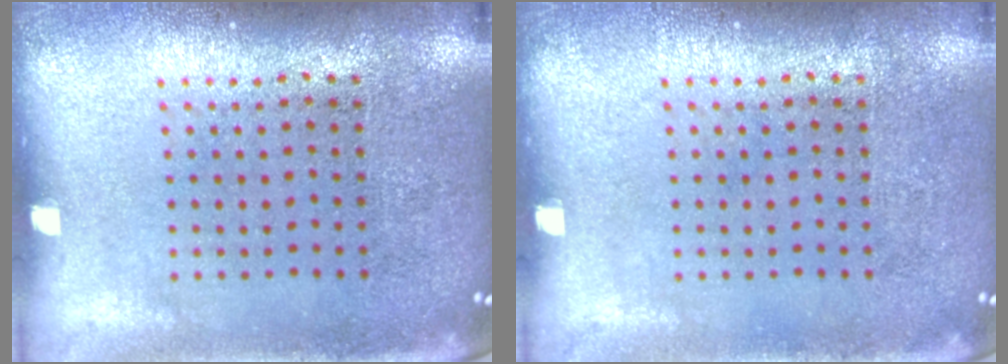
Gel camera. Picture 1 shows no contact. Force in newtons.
{"total": 0.0}